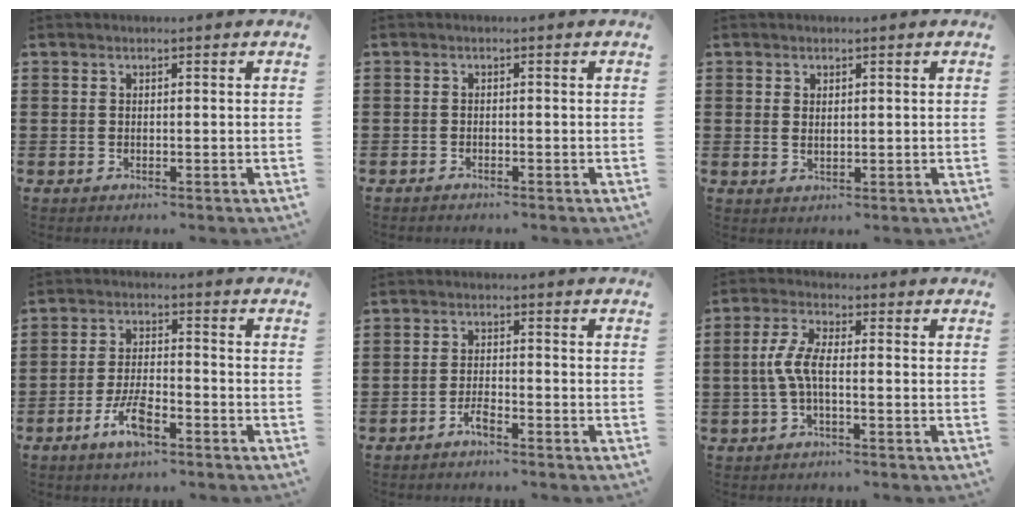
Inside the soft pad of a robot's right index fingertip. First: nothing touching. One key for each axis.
{"total": 0.7, "fx": -0.7, "fy": 0.1, "fz": 0.0, "tx": -0.001, "ty": 0.001, "tz": -0.016}
{"total": 1.2, "fx": 0.9, "fy": 0.6, "fz": 0.5, "tx": -0.011, "ty": 0.004, "tz": 0.017}
{"total": 6.3, "fx": -3.4, "fy": 2.2, "fz": 4.8, "tx": -0.105, "ty": 0.002, "tz": -0.066}
{"total": 2.3, "fx": -1.8, "fy": 0.5, "fz": 1.3, "tx": -0.033, "ty": 0.000, "tz": -0.037}
{"total": 5.1, "fx": -0.8, "fy": 1.7, "fz": 4.7, "tx": -0.120, "ty": -0.006, "tz": -0.027}